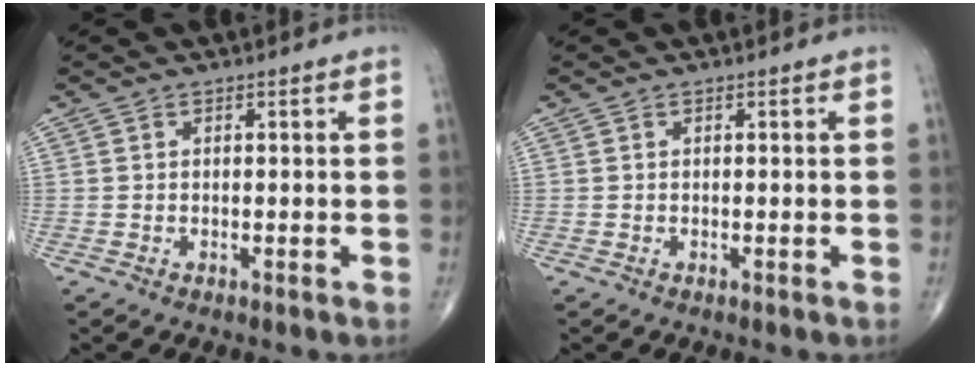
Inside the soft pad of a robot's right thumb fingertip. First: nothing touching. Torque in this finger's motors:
{"motor_torque": [-0.05, 0.05, 0.01, -0.01, 0.00]}